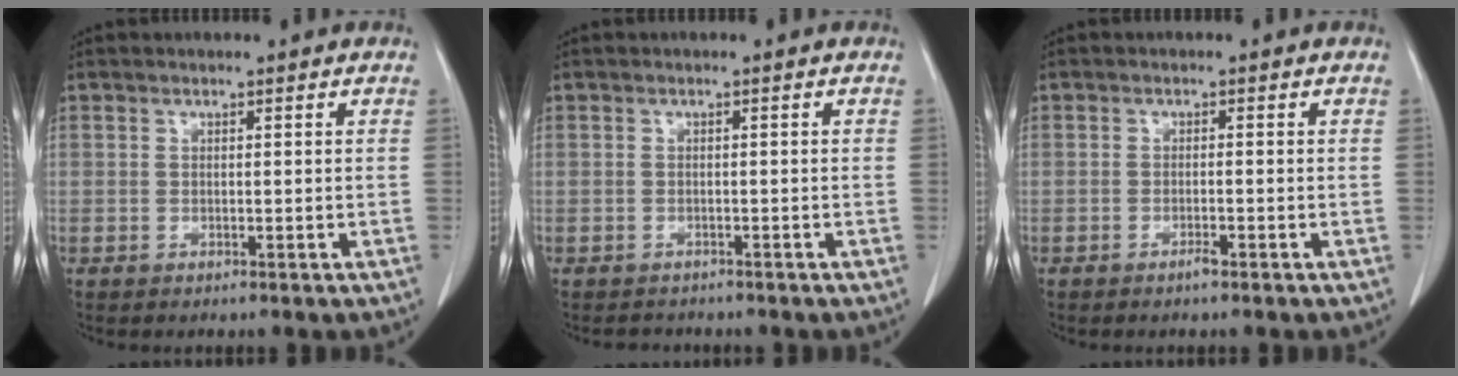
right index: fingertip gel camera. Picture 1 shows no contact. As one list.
[{"total": 1.9, "force": [-1.6, 1.0, 0.2], "torque": [-0.011, -0.001, -0.023]}, {"total": 1.2, "force": [-0.9, 0.0, 0.8], "torque": [-0.017, -0.001, -0.015]}]